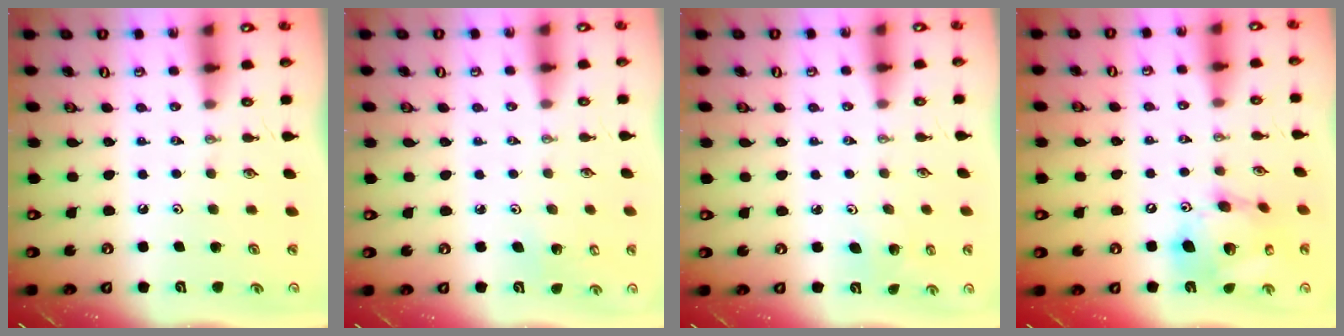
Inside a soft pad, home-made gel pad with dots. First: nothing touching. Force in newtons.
{"total": 2.9, "press": 2.9, "slide": 0.2}
{"total": 3.1, "press": 3.1, "slide": 0.1}
{"total": 17.2, "press": 17.0, "slide": 3.2}